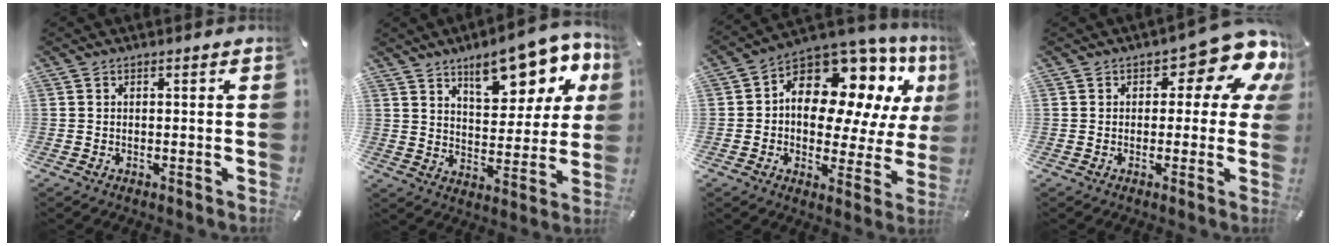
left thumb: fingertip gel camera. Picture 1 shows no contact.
{"total": 15.8, "force": [10.2, 7.6, 9.4], "torque": [-0.119, -0.060, 0.170]}
{"total": 14.4, "force": [6.5, 9.4, 8.7], "torque": [-0.131, -0.058, 0.114]}
{"total": 11.5, "force": [5.7, 5.4, 8.4], "torque": [-0.103, -0.043, 0.096]}